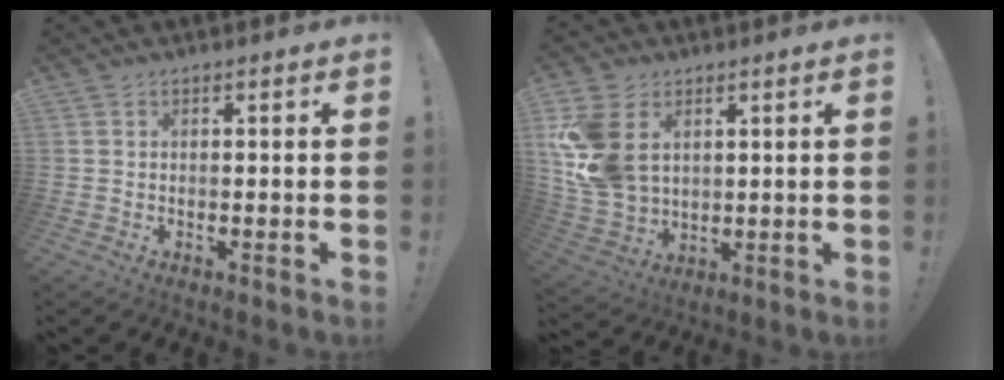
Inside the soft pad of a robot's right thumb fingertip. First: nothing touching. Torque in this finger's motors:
{"motor_torque": [0.38, 0.42, 1.12, 0.09, 0.13]}